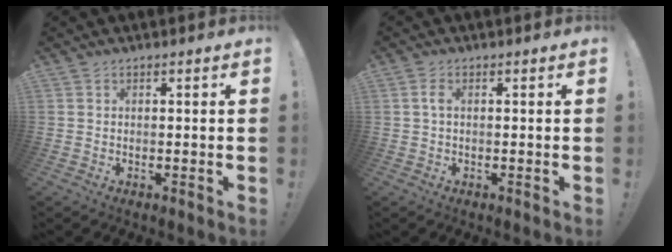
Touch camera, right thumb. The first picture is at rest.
{"total": 1.9, "force": [0.1, 0.7, 1.7], "torque": [-0.037, 0.006, 0.001]}